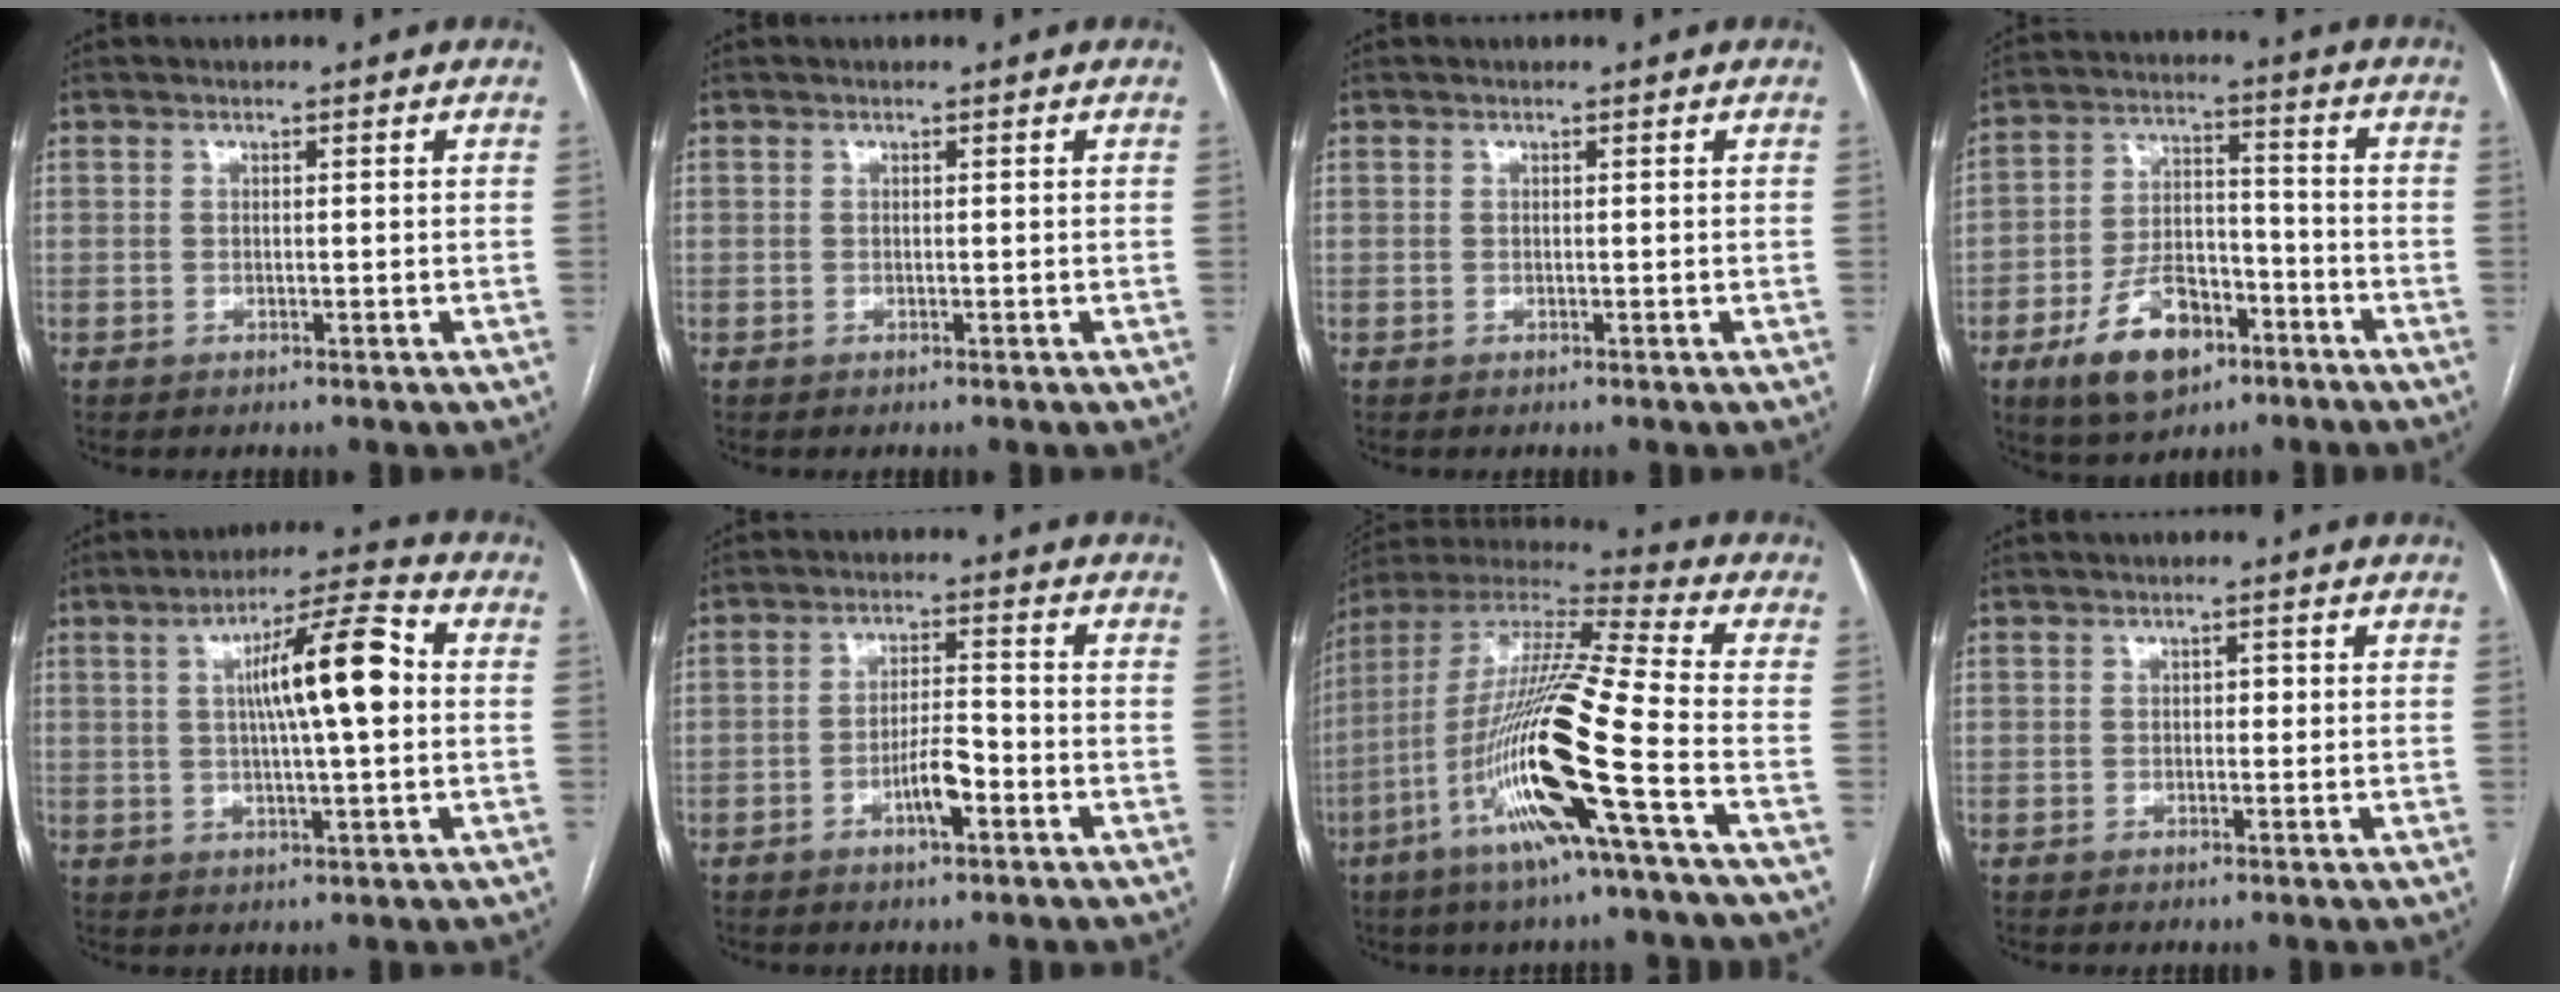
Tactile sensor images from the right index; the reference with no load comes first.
{"total": 0.0}
{"total": 0.0}
{"total": 12.2, "force": [-6.7, 6.6, 7.7], "torque": [-0.143, 0.013, -0.110]}
{"total": 11.6, "force": [1.5, 1.2, 11.5], "torque": [-0.187, 0.021, 0.020]}
{"total": 5.3, "force": [-2.5, 1.2, 4.6], "torque": [-0.086, 0.005, -0.043]}
{"total": 21.0, "force": [-7.3, -0.3, 19.6], "torque": [-0.407, -0.023, -0.150]}
{"total": 1.1, "force": [0.0, 0.7, 0.8], "torque": [-0.007, 0.006, -0.002]}